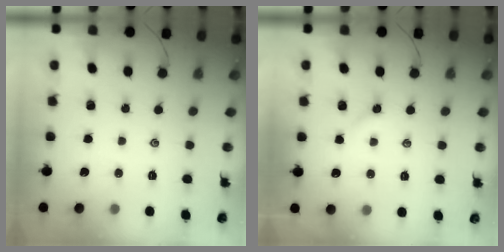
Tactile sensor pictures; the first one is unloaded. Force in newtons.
{"total": 2.1, "press": 2.1, "slide": 0.4}